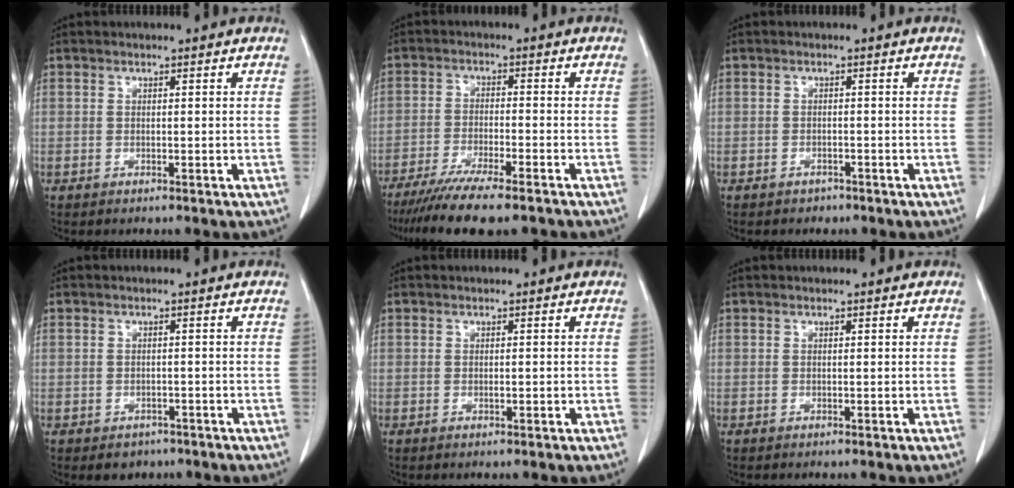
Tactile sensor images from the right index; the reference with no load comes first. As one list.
[{"total": 11.6, "force": [-9.4, 0.8, 6.8], "torque": [-0.101, -0.026, -0.148]}, {"total": 1.2, "force": [-0.9, 0.8, 0.0], "torque": [-0.010, 0.002, -0.013]}, {"total": 2.4, "force": [-1.5, 1.8, 0.5], "torque": [-0.006, 0.005, -0.013]}, {"total": 0.6, "force": [-0.1, 0.2, 0.6], "torque": [-0.009, -0.001, 0.001]}, {"total": 0.0}]